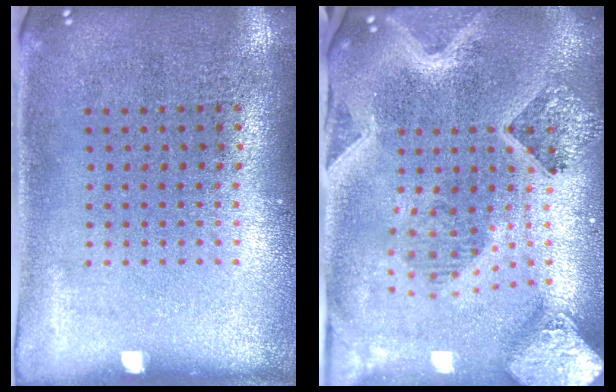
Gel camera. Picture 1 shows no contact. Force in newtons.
{"total": 4.2, "press": 3.2, "slide": 2.6}